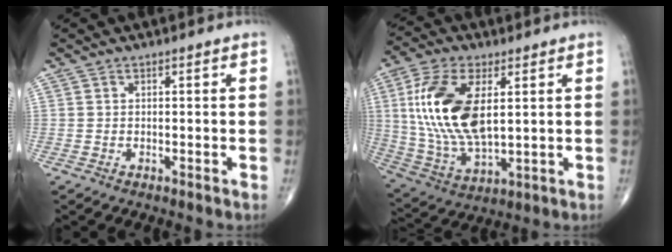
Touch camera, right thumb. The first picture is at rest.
{"total": 17.9, "force": [3.5, 8.7, 15.2], "torque": [-0.310, -0.014, 0.072]}